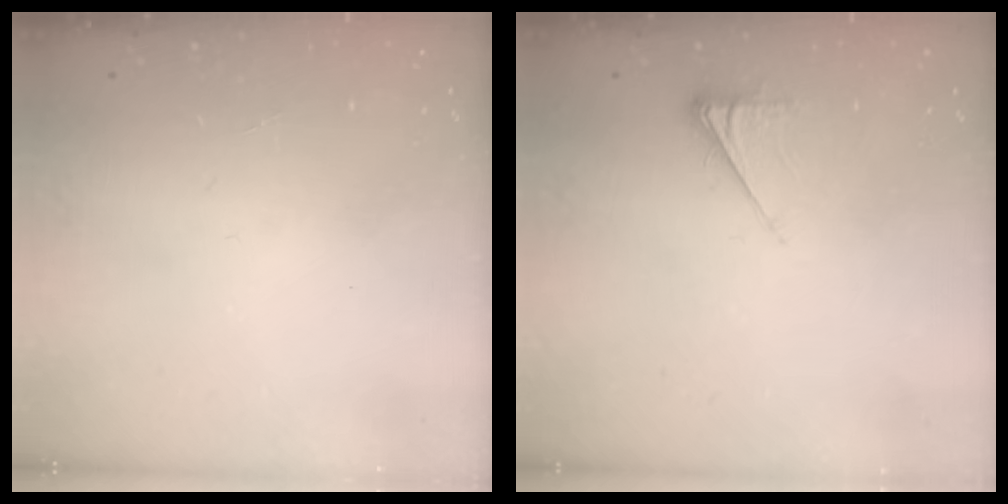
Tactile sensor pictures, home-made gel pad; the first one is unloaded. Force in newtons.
{"total": 3.8, "press": 3.7, "slide": 0.7}